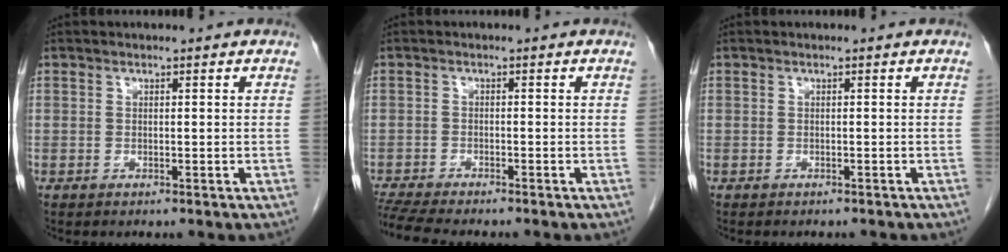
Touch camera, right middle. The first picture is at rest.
{"total": 7.4, "force": [-6.6, 0.5, 3.3], "torque": [-0.059, -0.012, -0.106]}
{"total": 2.7, "force": [-2.4, 0.9, 0.8], "torque": [-0.011, -0.004, -0.028]}